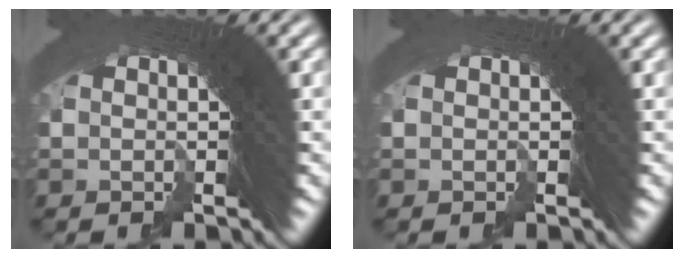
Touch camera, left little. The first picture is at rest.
{"total": 0.0}